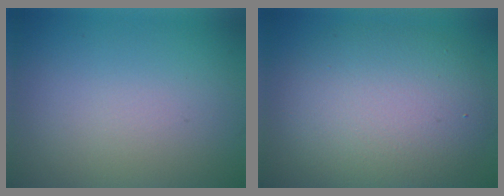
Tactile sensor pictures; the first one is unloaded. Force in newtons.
{"total": 9.3, "press": 9.3, "slide": 0.7}